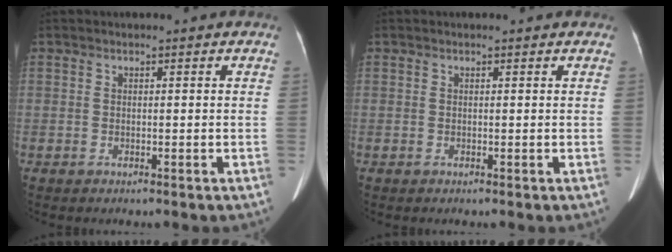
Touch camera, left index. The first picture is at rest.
{"total": 0.5, "force": [0.5, 0.1, 0.1], "torque": [-0.005, 0.003, 0.005]}